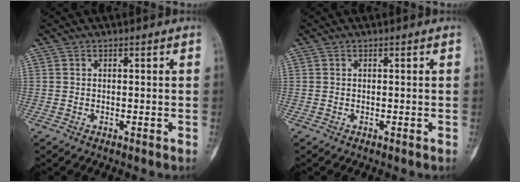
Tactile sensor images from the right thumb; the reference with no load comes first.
{"total": 0.0}